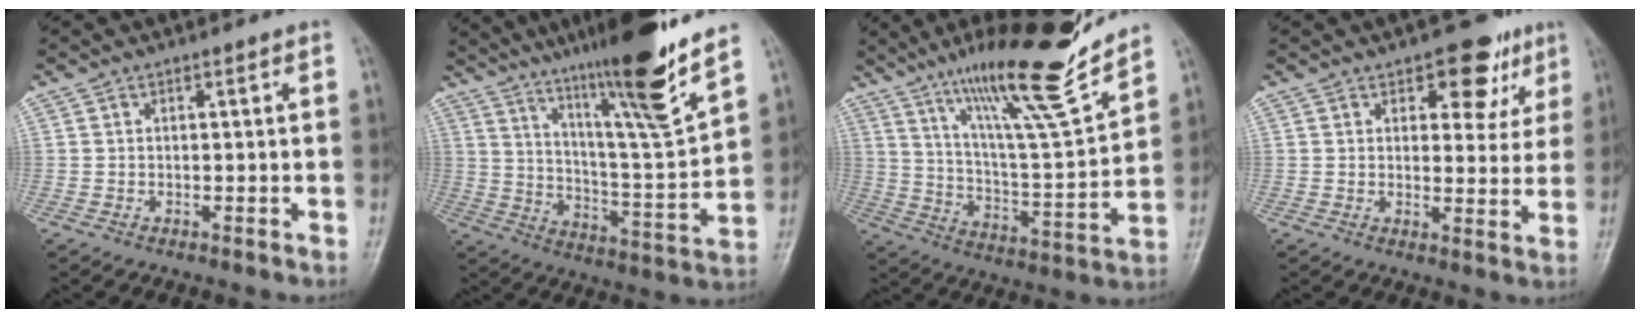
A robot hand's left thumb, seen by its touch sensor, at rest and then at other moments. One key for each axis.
{"total": 20.5, "fx": 15.2, "fy": 0.0, "fz": 13.8, "tx": -0.199, "ty": -0.086, "tz": 0.246}
{"total": 20.2, "fx": 15.2, "fy": 2.0, "fz": 13.2, "tx": -0.190, "ty": -0.087, "tz": 0.258}
{"total": 9.4, "fx": 5.1, "fy": 5.2, "fz": 6.0, "tx": -0.030, "ty": -0.019, "tz": 0.063}